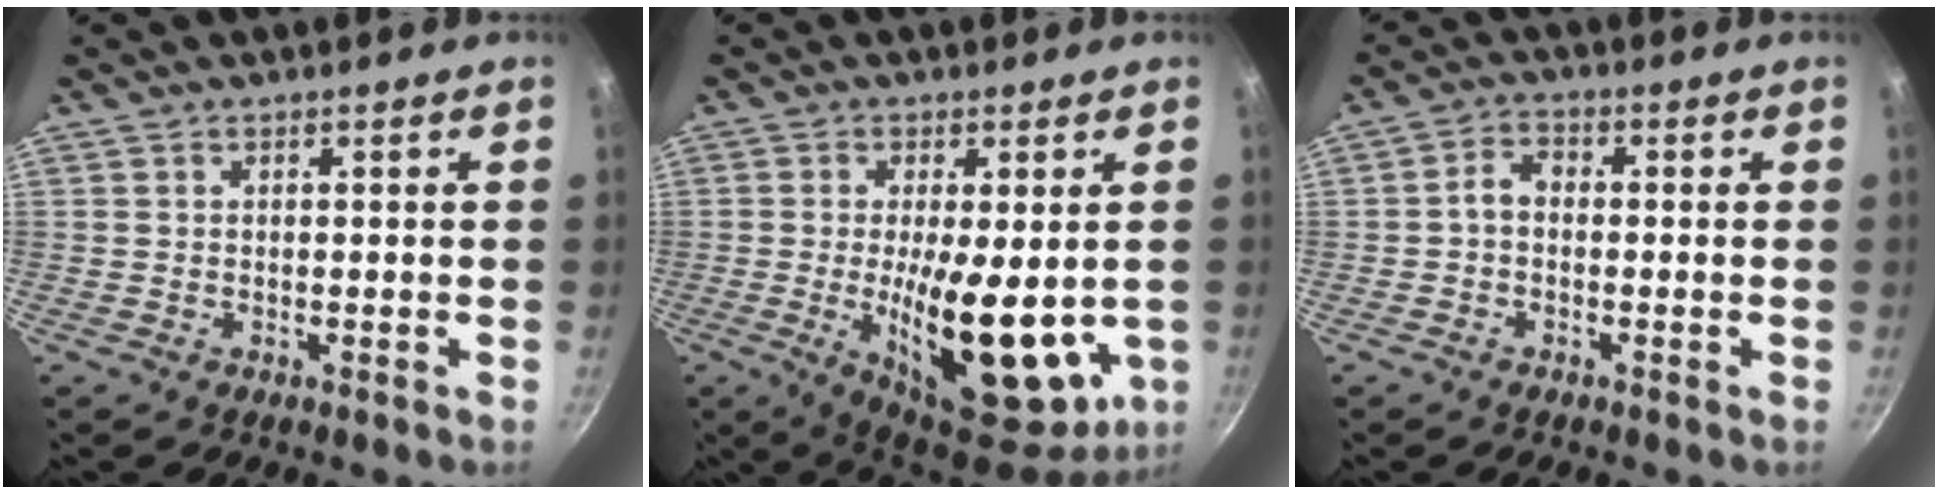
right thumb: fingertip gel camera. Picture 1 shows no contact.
{"total": 18.9, "force": [-2.1, 7.6, 17.2], "torque": [-0.248, -0.018, -0.016]}
{"total": 3.2, "force": [-0.7, 2.3, 2.1], "torque": [-0.038, 0.019, -0.022]}